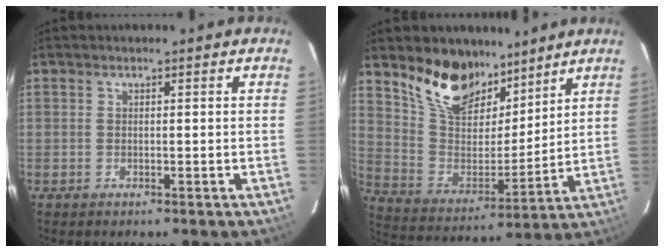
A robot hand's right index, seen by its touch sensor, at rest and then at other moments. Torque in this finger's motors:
{"motor_torque": [0.27, 0.39, 0.46, 0.11]}